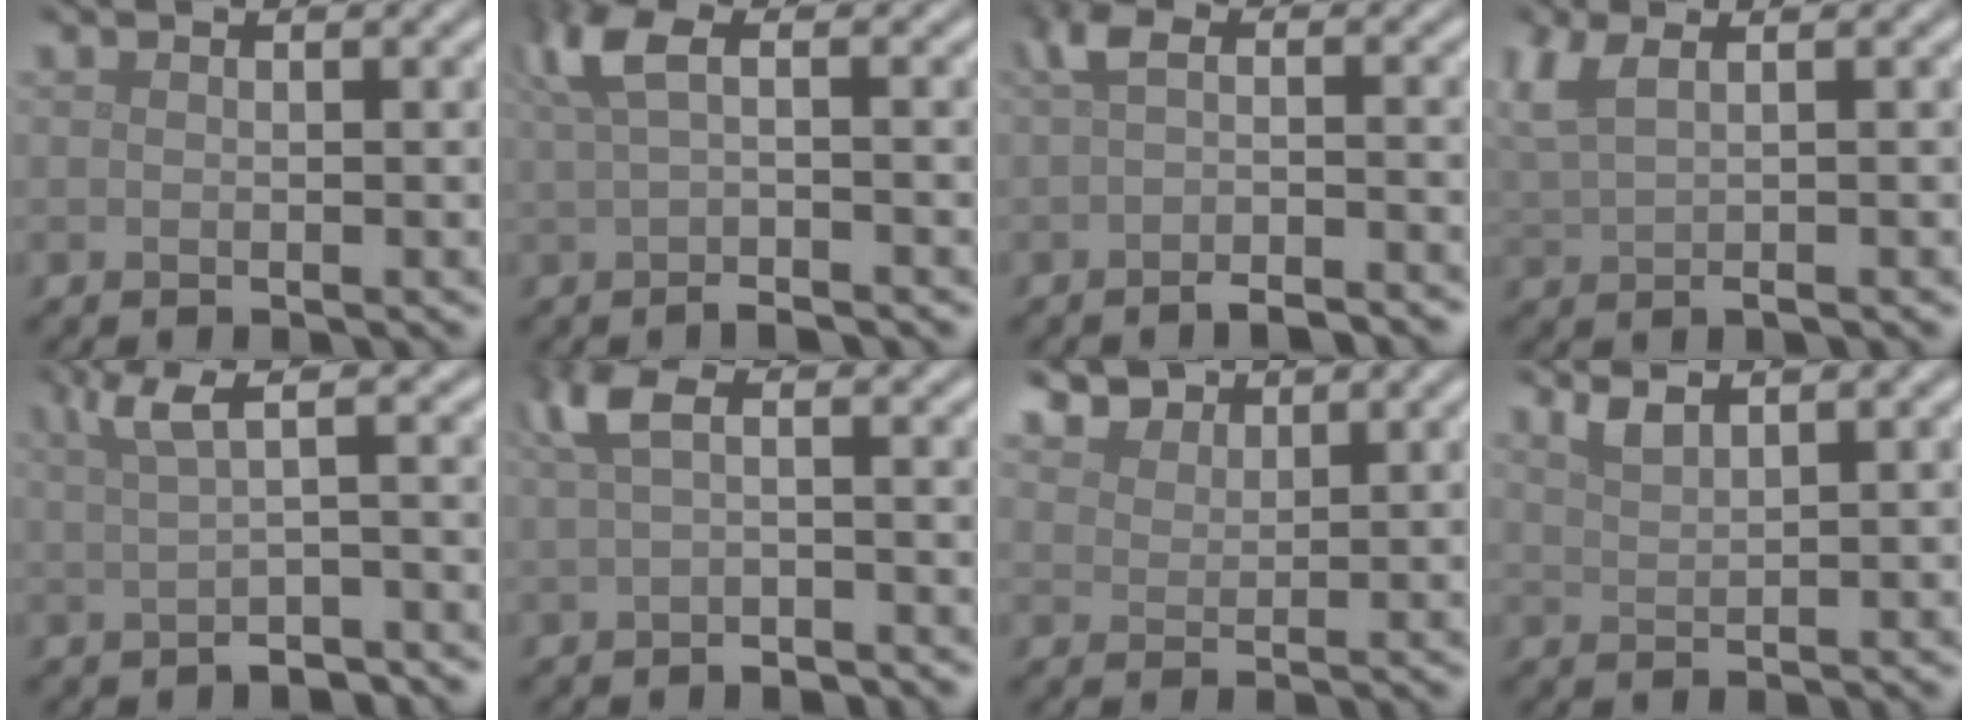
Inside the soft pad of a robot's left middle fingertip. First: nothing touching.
{"total": 4.2, "force": [0.4, 1.2, 4.0], "torque": [-0.075, 0.006, 0.005]}
{"total": 3.6, "force": [-1.7, 1.0, 3.0], "torque": [-0.054, -0.009, -0.031]}
{"total": 3.6, "force": [1.5, 1.3, 3.0], "torque": [-0.056, 0.006, 0.028]}
{"total": 3.6, "force": [0.5, 1.2, 3.4], "torque": [-0.052, 0.005, 0.005]}
{"total": 3.3, "force": [0.0, 1.4, 3.0], "torque": [-0.063, 0.002, -0.002]}
{"total": 3.6, "force": [3.2, 1.5, 0.7], "torque": [-0.026, -0.014, 0.070]}
{"total": 1.7, "force": [1.4, 0.4, 0.8], "torque": [-0.014, 0.002, 0.028]}